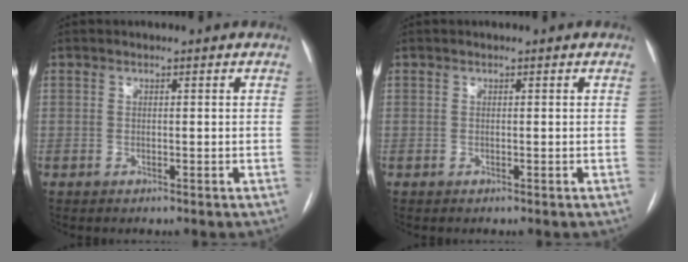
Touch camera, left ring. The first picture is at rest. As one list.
[{"total": 0.0}]